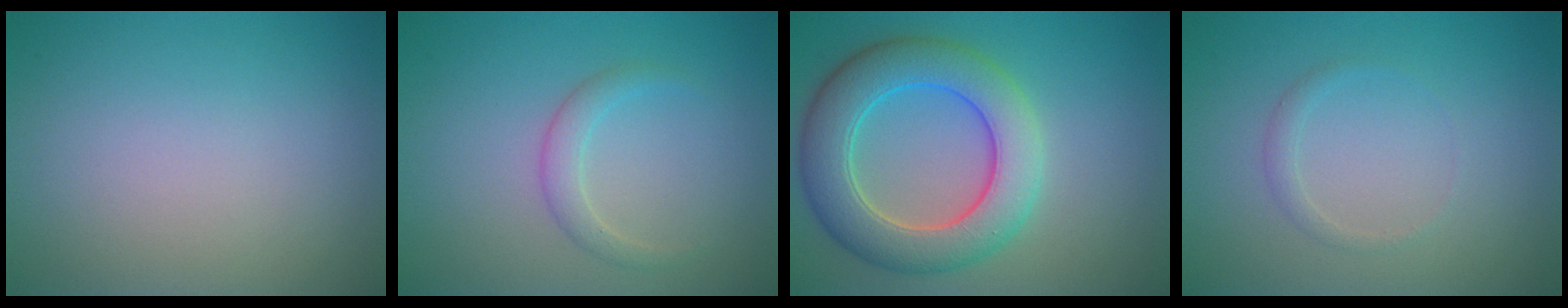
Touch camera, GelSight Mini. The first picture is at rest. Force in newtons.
{"total": 1.7, "press": 1.7, "slide": 0.1}
{"total": 7.6, "press": 7.6, "slide": 0.3}
{"total": 0.9, "press": 0.9, "slide": 0.0}